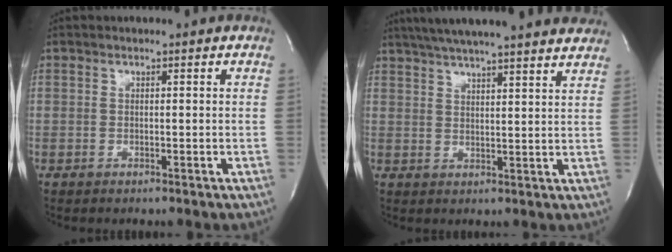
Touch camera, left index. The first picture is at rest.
{"total": 22.2, "force": [19.5, 1.8, 10.5], "torque": [-0.175, 0.025, 0.259]}